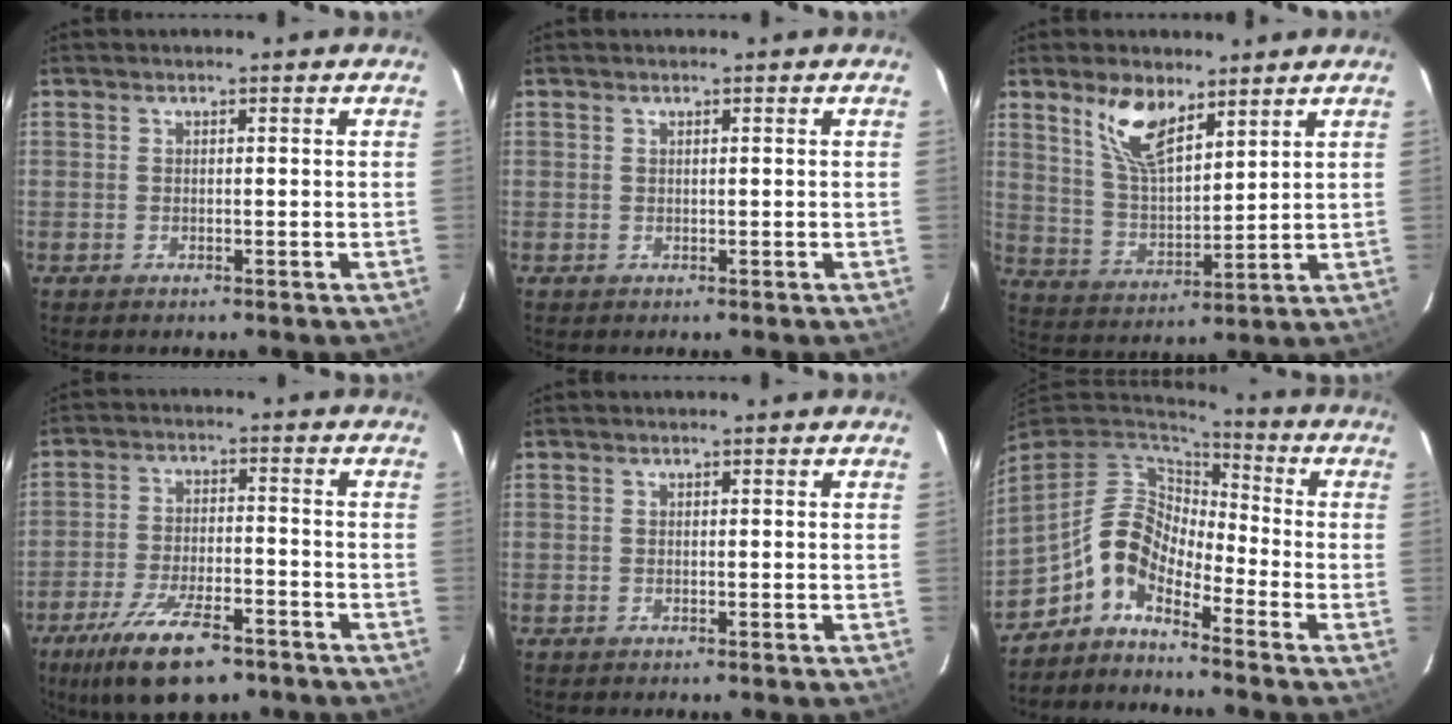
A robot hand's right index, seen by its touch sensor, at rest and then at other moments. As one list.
[{"total": 0.0}, {"total": 10.0, "force": [6.5, 4.0, 6.5], "torque": [-0.124, 0.006, 0.132]}, {"total": 14.0, "force": [-9.5, 4.9, 9.1], "torque": [-0.195, -0.025, -0.161]}, {"total": 0.0}, {"total": 8.3, "force": [-5.1, 4.0, 5.2], "torque": [-0.103, 0.023, -0.117]}]